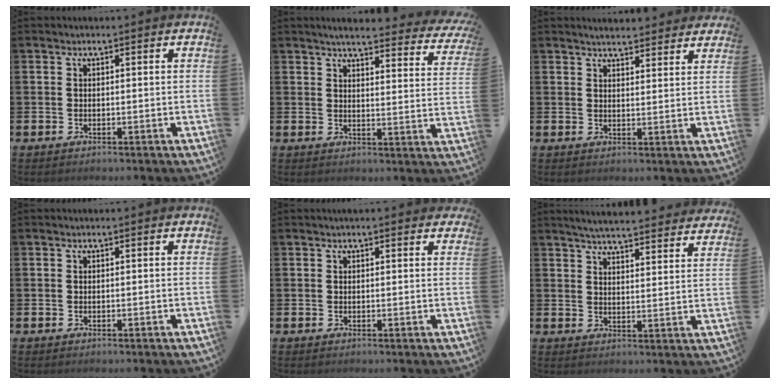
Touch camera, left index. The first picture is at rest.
{"total": 4.1, "force": [3.9, 0.4, 1.4], "torque": [-0.031, -0.030, 0.061]}
{"total": 3.6, "force": [3.6, 0.5, 0.3], "torque": [-0.013, -0.015, 0.065]}
{"total": 0.0}
{"total": 0.8, "force": [0.7, 0.2, 0.3], "torque": [0.002, 0.002, 0.012]}
{"total": 5.4, "force": [5.3, 0.2, 0.9], "torque": [-0.031, -0.036, 0.093]}